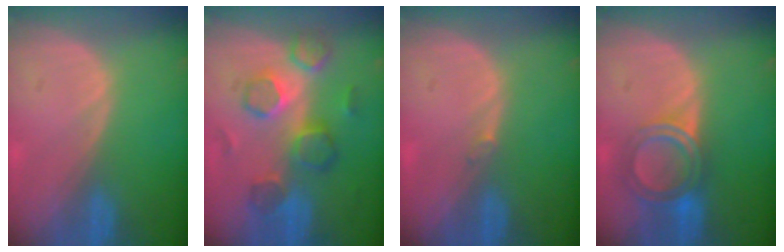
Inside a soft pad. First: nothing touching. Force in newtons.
{"total": 8.4, "press": 8.2, "slide": 1.8}
{"total": 0.5, "press": 0.5, "slide": 0.1}
{"total": 6.0, "press": 5.3, "slide": 2.8}